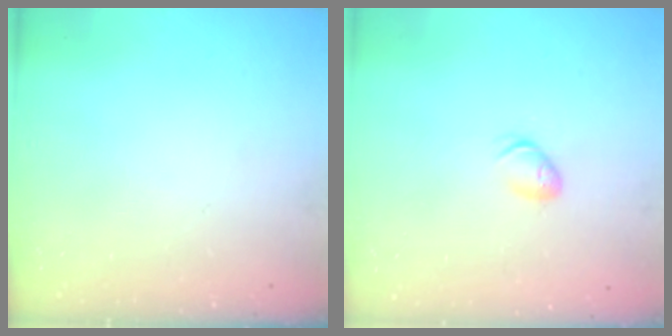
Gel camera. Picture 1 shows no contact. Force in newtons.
{"total": 5.6, "press": 5.6, "slide": 1.0}